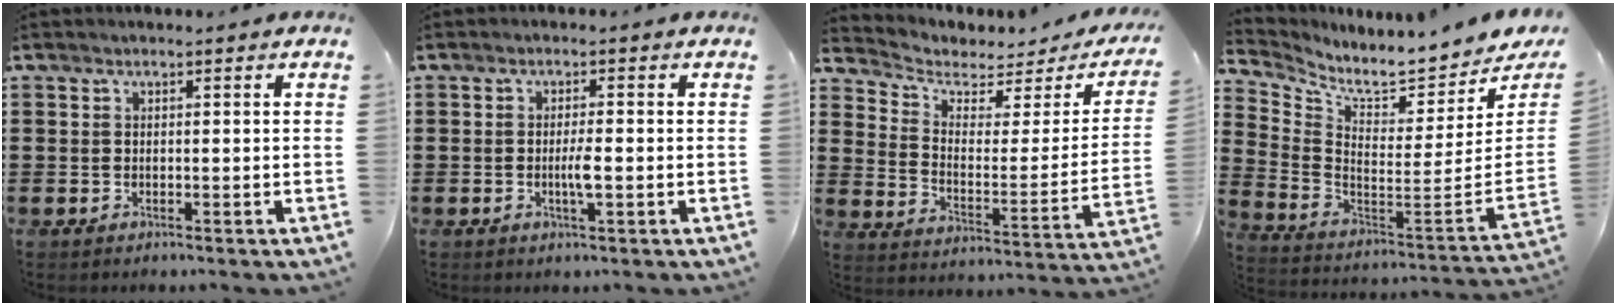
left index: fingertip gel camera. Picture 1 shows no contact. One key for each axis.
{"total": 2.8, "fx": -0.6, "fy": 0.3, "fz": 2.7, "tx": -0.049, "ty": 0.001, "tz": -0.011}
{"total": 3.6, "fx": 2.9, "fy": 1.8, "fz": 1.1, "tx": -0.046, "ty": -0.021, "tz": 0.044}
{"total": 6.1, "fx": 5.8, "fy": -0.1, "fz": 1.9, "tx": -0.065, "ty": -0.076, "tz": 0.093}